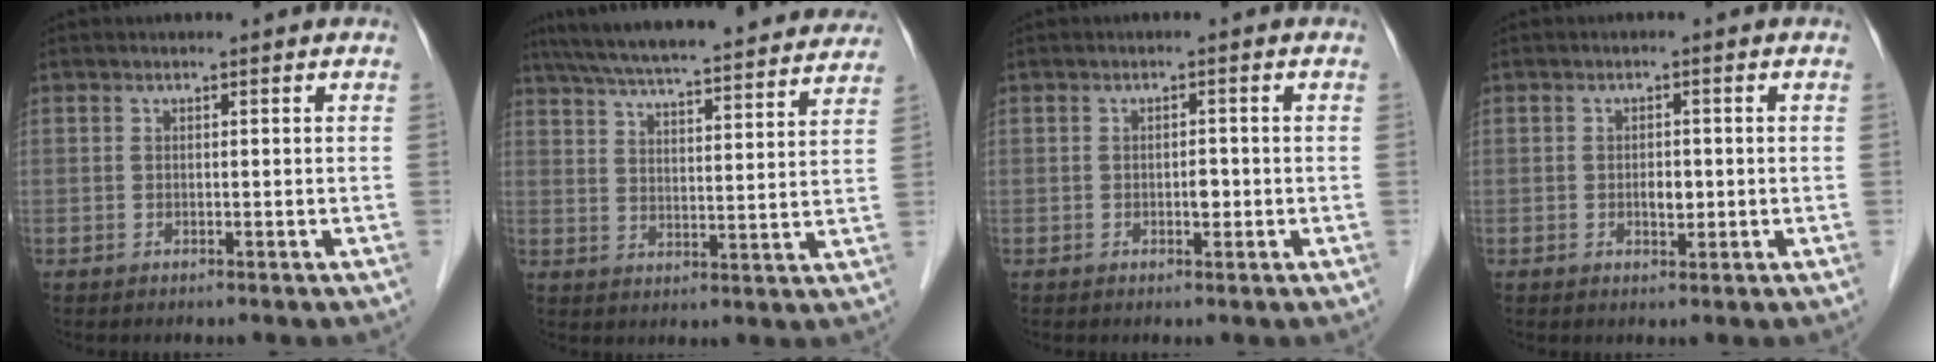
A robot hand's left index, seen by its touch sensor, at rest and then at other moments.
{"total": 29.3, "force": [26.4, 3.7, 12.2], "torque": [-0.205, -0.005, 0.344]}
{"total": 1.5, "force": [-0.4, 0.8, 1.3], "torque": [-0.019, 0.003, -0.006]}
{"total": 2.1, "force": [-0.3, 1.2, 1.6], "torque": [-0.028, 0.002, -0.002]}